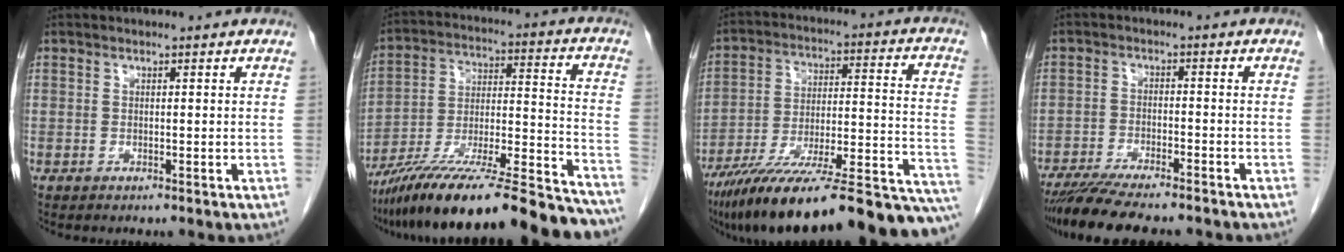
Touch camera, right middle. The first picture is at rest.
{"total": 29.0, "force": [-25.0, 2.4, 14.6], "torque": [-0.185, -0.008, -0.385]}
{"total": 31.3, "force": [-25.0, 4.2, 18.3], "torque": [-0.202, -0.010, -0.363]}
{"total": 12.3, "force": [-10.6, 1.5, 6.1], "torque": [-0.098, -0.022, -0.163]}